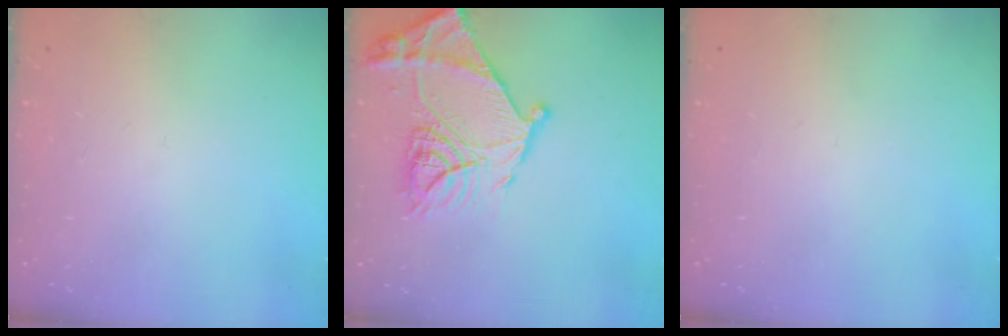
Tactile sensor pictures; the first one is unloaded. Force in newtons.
{"total": 20.4, "press": 20.3, "slide": 2.0}
{"total": 0.0}